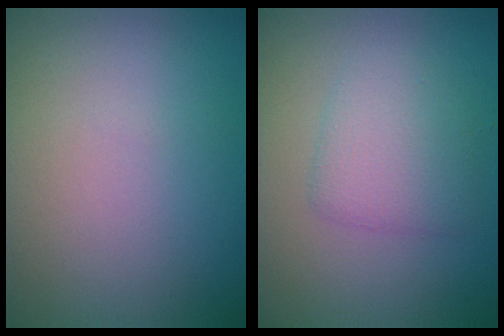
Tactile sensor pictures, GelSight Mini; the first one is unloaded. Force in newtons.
{"total": 2.7, "press": 2.7, "slide": 0.1}